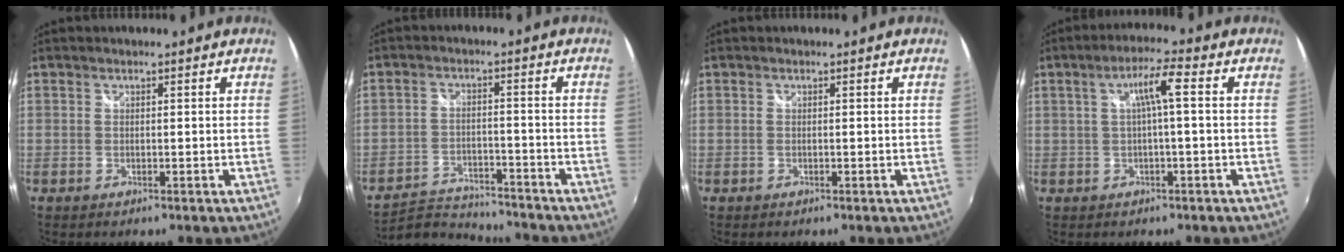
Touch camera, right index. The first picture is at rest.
{"total": 9.0, "force": [-8.5, 2.5, 0.8], "torque": [-0.046, 0.001, -0.139]}
{"total": 0.0}
{"total": 5.0, "force": [0.3, 0.2, 5.0], "torque": [-0.092, 0.009, 0.013]}